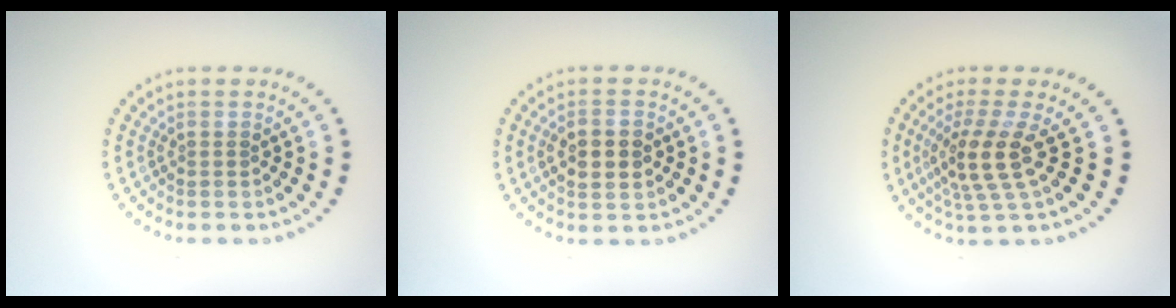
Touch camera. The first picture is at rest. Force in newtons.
{"total": 3.0, "press": 3.0, "slide": 0.1}
{"total": 4.0, "press": 3.0, "slide": 2.7}